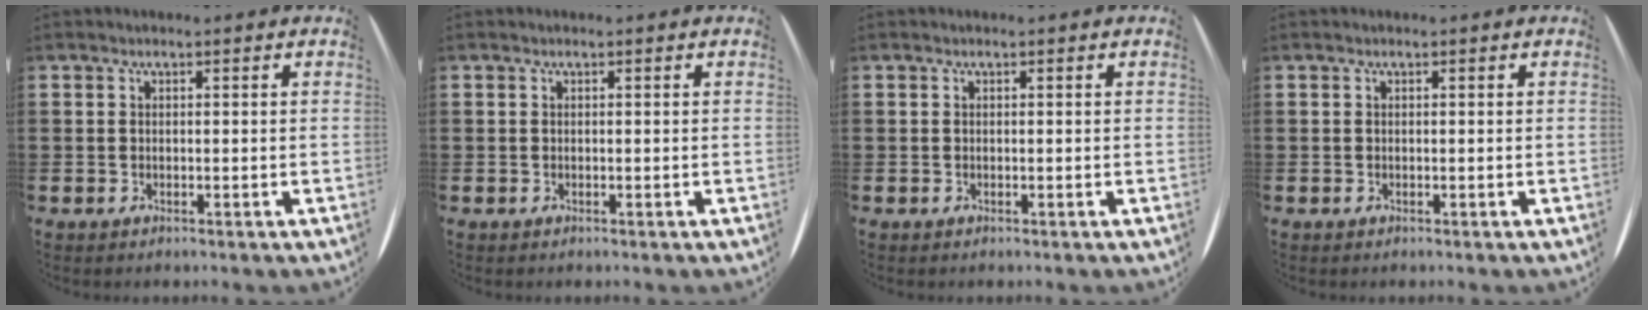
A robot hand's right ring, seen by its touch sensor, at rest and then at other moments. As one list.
[{"total": 0.0}, {"total": 0.0}, {"total": 0.0}]